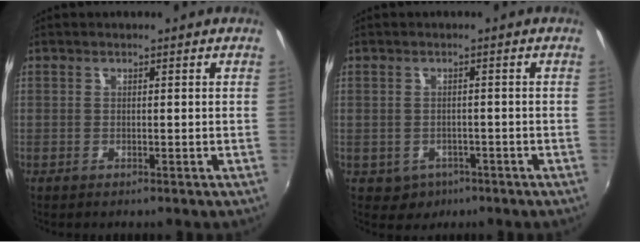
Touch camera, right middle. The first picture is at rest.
{"total": 3.8, "force": [-1.6, 3.3, 1.0], "torque": [-0.030, -0.002, -0.014]}